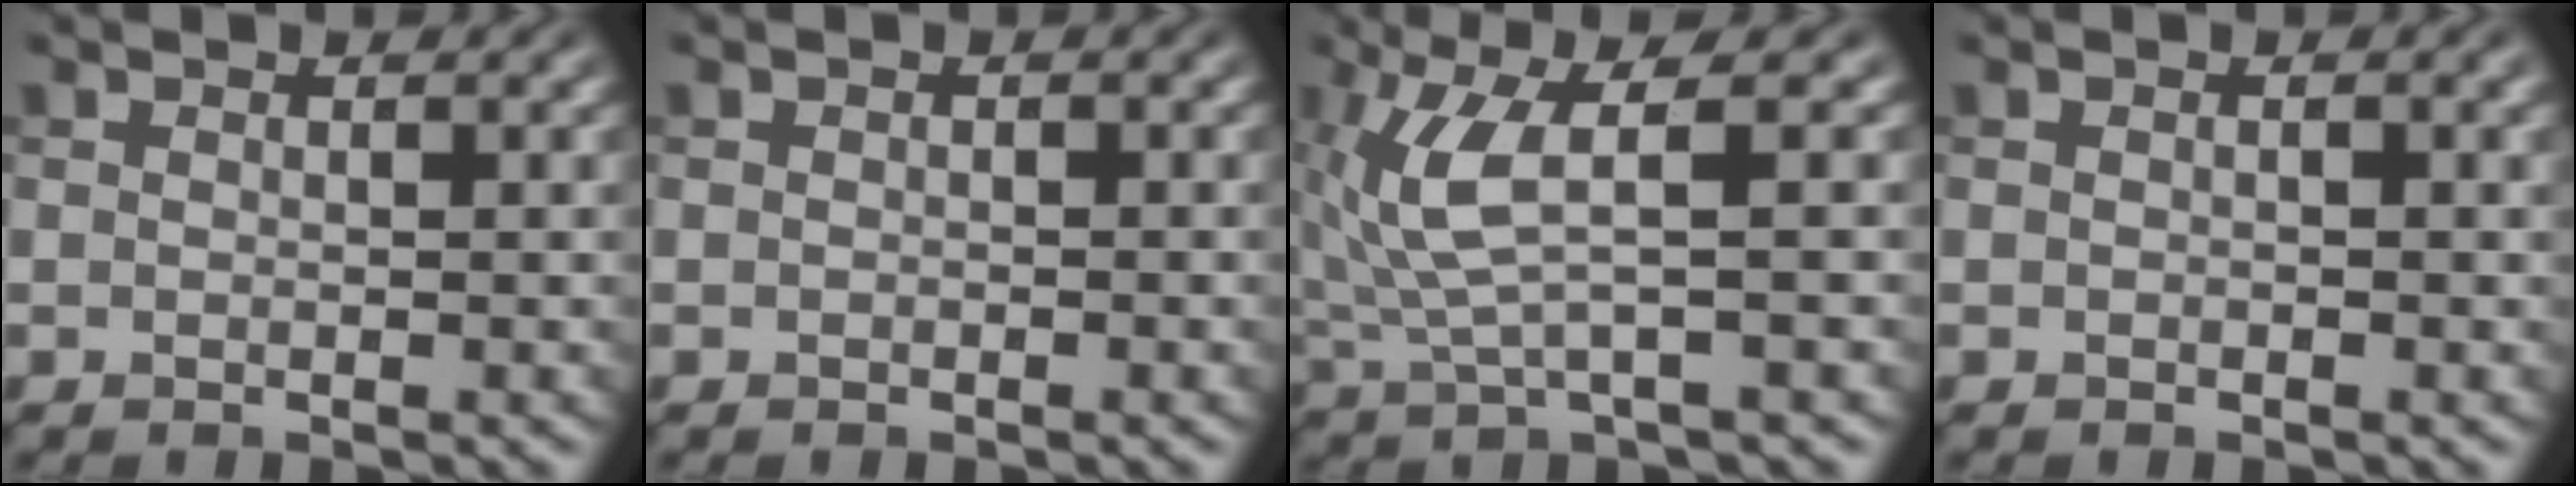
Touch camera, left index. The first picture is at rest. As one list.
[{"total": 0.0}, {"total": 4.8, "force": [1.0, 0.8, 4.6], "torque": [-0.120, 0.002, 0.023]}, {"total": 1.2, "force": [0.2, 0.3, 1.1], "torque": [-0.015, 0.005, -0.001]}]